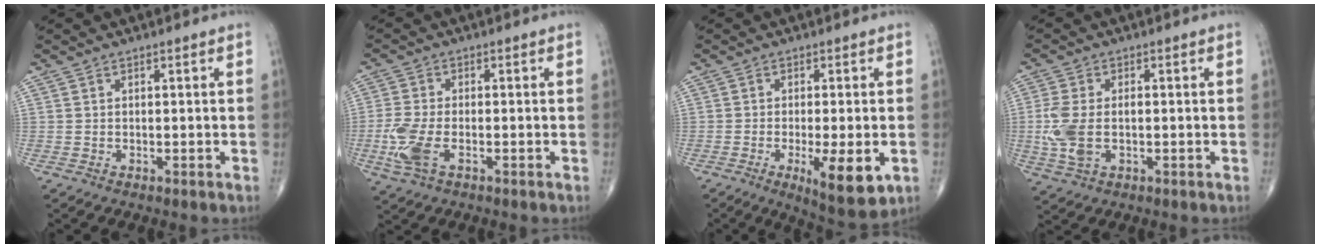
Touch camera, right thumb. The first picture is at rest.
{"total": 7.0, "force": [-2.2, 3.3, 5.8], "torque": [-0.148, 0.000, -0.043]}
{"total": 9.8, "force": [-3.0, 2.7, 8.9], "torque": [-0.128, -0.020, -0.041]}
{"total": 7.7, "force": [-0.8, 4.4, 6.3], "torque": [-0.155, 0.002, -0.014]}